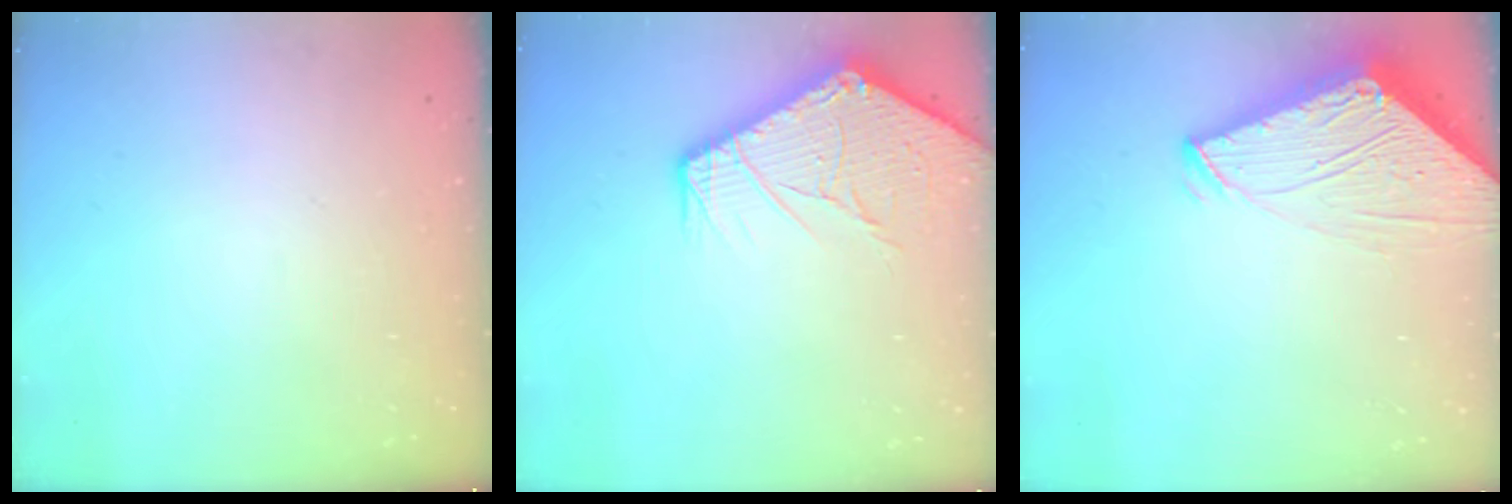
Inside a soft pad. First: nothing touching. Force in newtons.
{"total": 12.3, "press": 12.2, "slide": 1.6}
{"total": 6.8, "press": 6.7, "slide": 0.7}